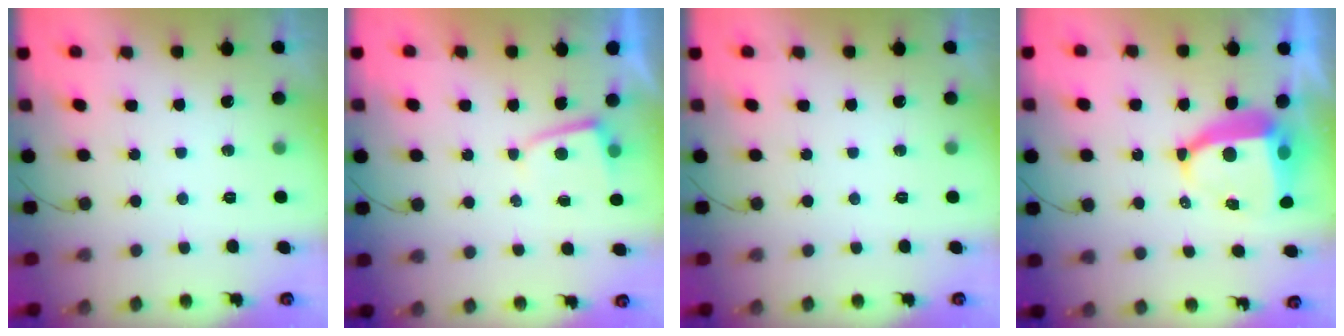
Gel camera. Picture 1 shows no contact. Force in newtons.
{"total": 2.2, "press": 2.2, "slide": 0.4}
{"total": 0.0}
{"total": 9.4, "press": 9.3, "slide": 1.2}